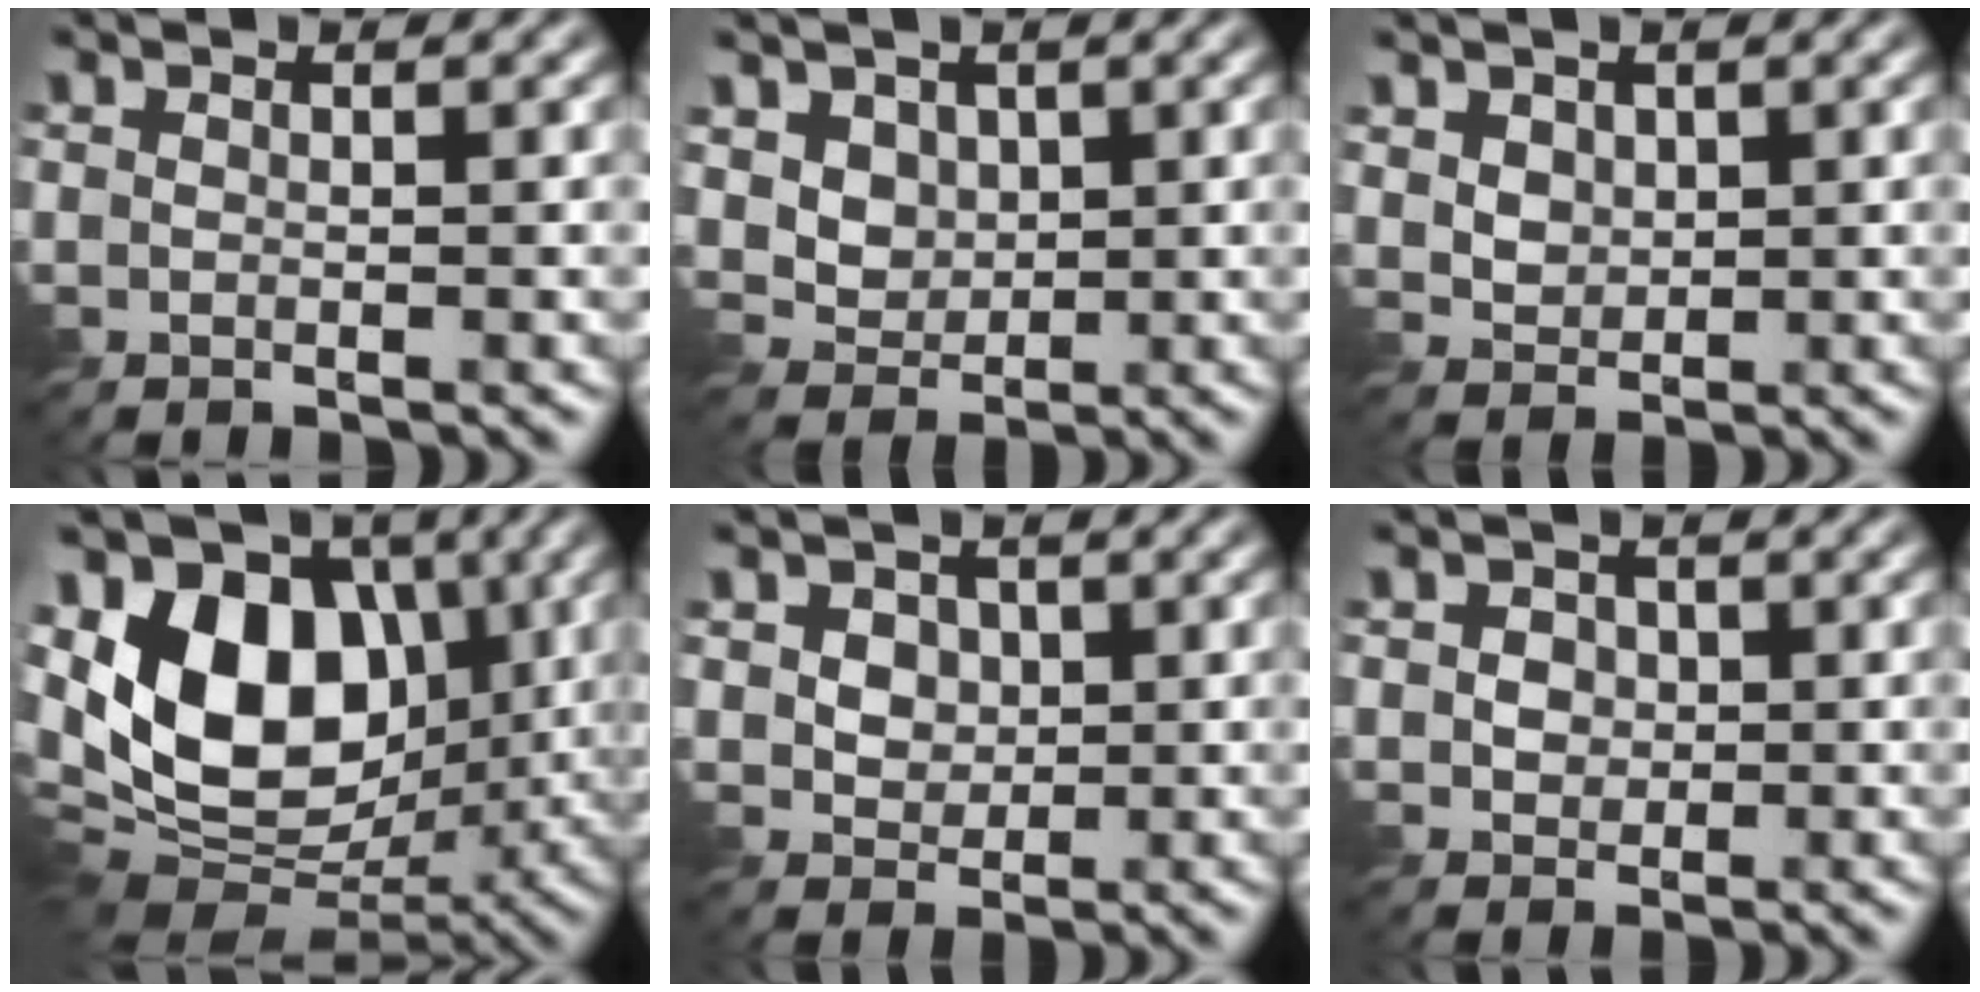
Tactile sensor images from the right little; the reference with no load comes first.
{"total": 3.9, "force": [1.6, 3.1, 1.8], "torque": [-0.060, -0.009, 0.046]}
{"total": 2.4, "force": [1.1, 1.8, 1.2], "torque": [-0.045, -0.003, 0.034]}
{"total": 12.5, "force": [1.7, 8.4, 9.2], "torque": [-0.159, 0.005, 0.015]}
{"total": 3.0, "force": [0.8, 2.5, 1.6], "torque": [-0.039, 0.001, 0.017]}
{"total": 2.1, "force": [0.2, 1.8, 1.0], "torque": [-0.024, 0.003, 0.001]}